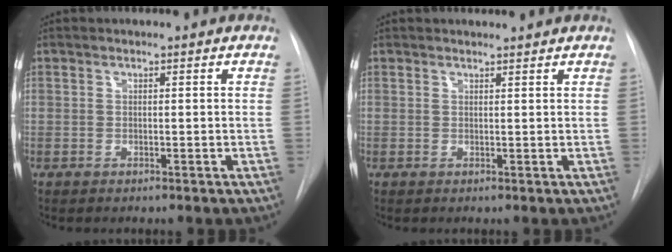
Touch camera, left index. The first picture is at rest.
{"total": 1.6, "force": [1.6, -0.1, 0.0], "torque": [-0.005, 0.002, 0.024]}